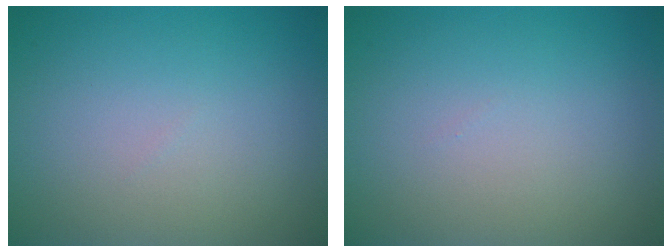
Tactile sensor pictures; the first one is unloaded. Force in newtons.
{"total": 0.0}